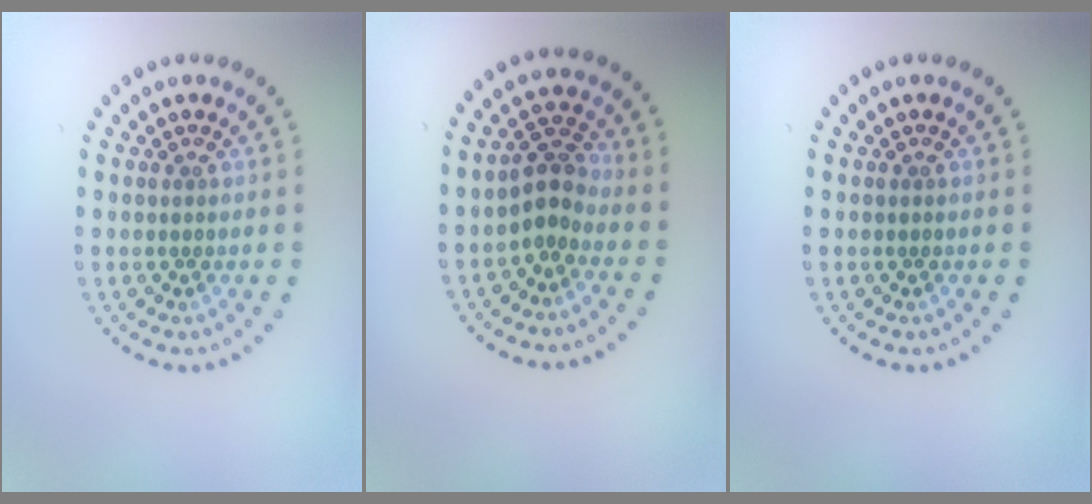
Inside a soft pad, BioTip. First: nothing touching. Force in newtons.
{"total": 2.7, "press": 2.4, "slide": 1.3}
{"total": 0.0}